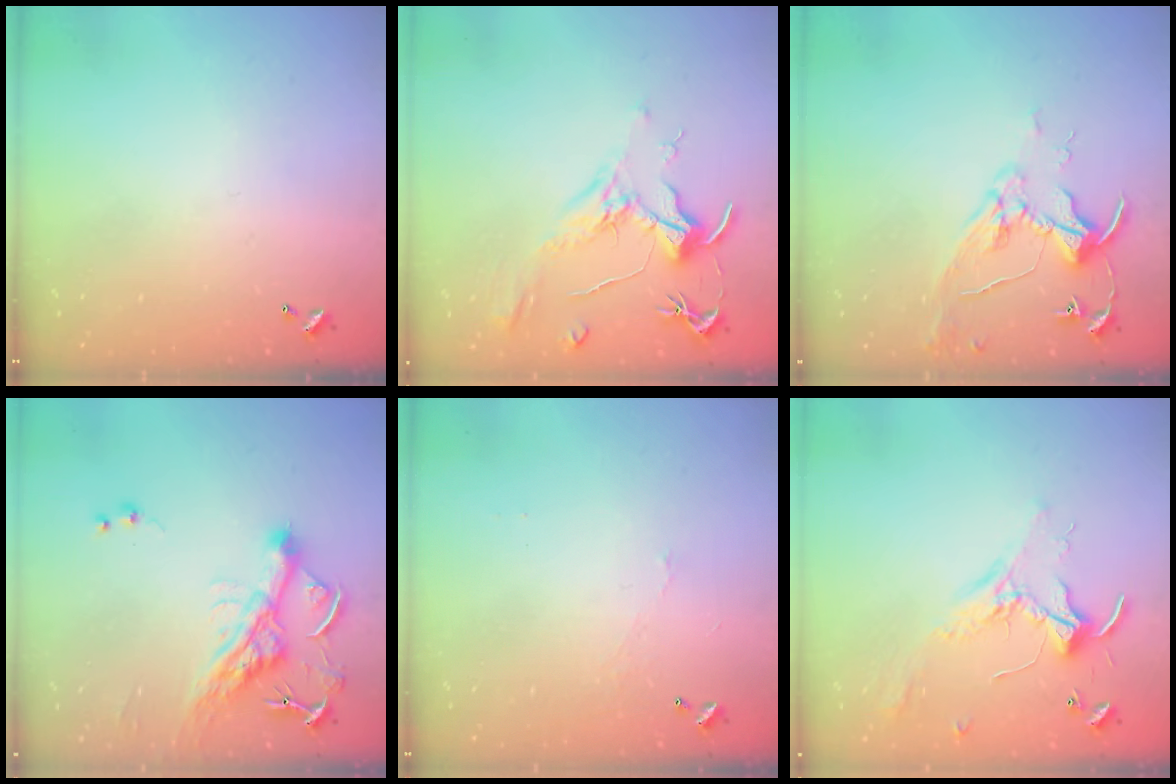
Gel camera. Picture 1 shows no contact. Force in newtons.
{"total": 2.0, "press": 1.7, "slide": 0.9}
{"total": 8.5, "press": 8.4, "slide": 0.9}
{"total": 9.2, "press": 9.2, "slide": 1.3}
{"total": 0.0}
{"total": 2.3, "press": 2.3, "slide": 0.5}